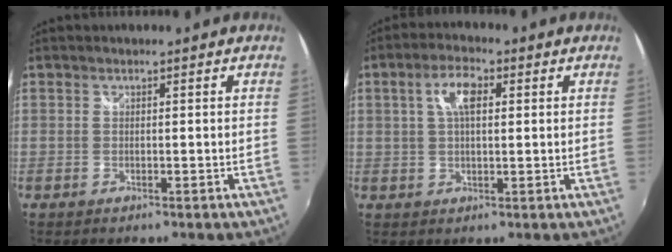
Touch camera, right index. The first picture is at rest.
{"total": 5.8, "force": [1.6, 2.5, 5.0], "torque": [-0.093, 0.014, 0.028]}